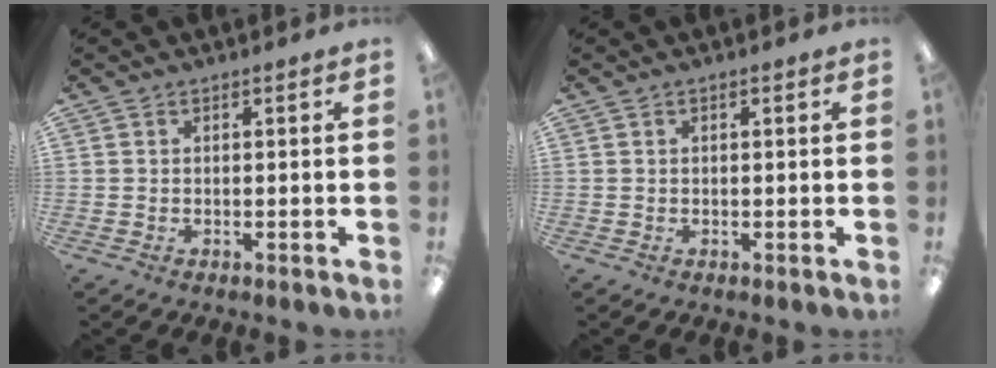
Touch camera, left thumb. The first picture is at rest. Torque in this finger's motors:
{"motor_torque": [0.08, -0.05, -0.23, 0.11, 0.03]}